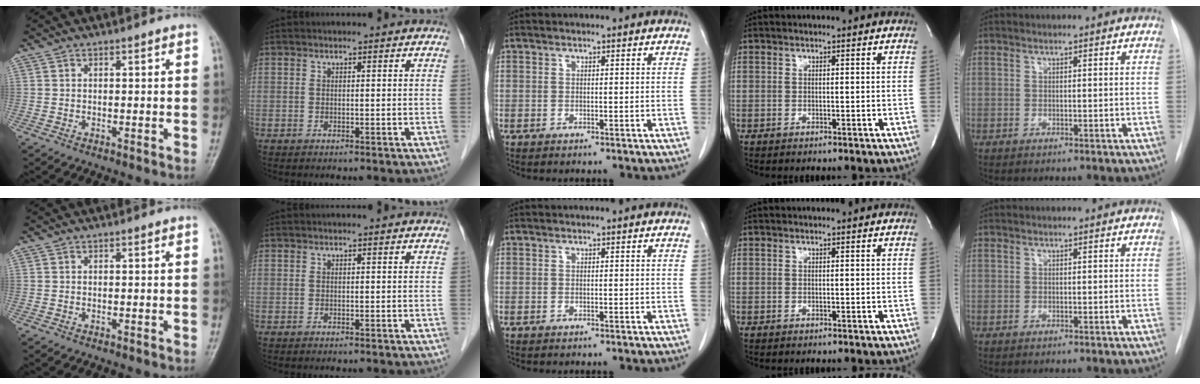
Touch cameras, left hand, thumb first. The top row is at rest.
{}